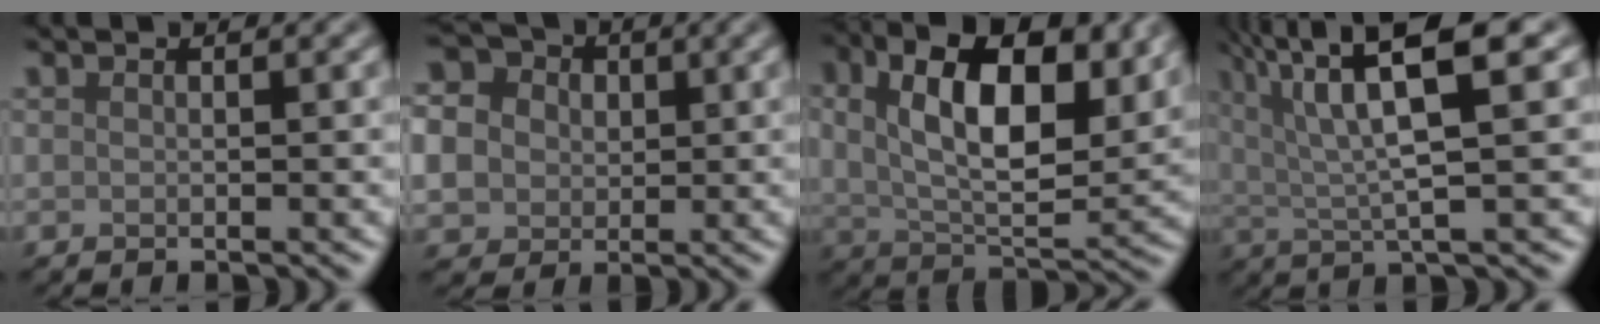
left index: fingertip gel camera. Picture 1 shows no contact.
{"total": 8.7, "force": [1.4, 7.7, 3.8], "torque": [-0.090, 0.023, 0.016]}
{"total": 11.6, "force": [3.4, 5.7, 9.5], "torque": [-0.145, 0.006, 0.052]}
{"total": 9.0, "force": [3.9, 1.9, 7.8], "torque": [-0.129, 0.022, 0.066]}